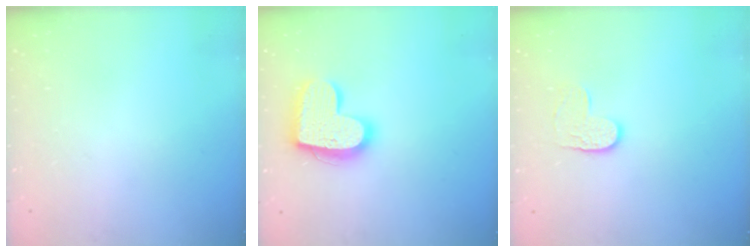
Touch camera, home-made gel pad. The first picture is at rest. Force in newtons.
{"total": 17.3, "press": 17.3, "slide": 1.1}
{"total": 5.2, "press": 5.2, "slide": 0.2}